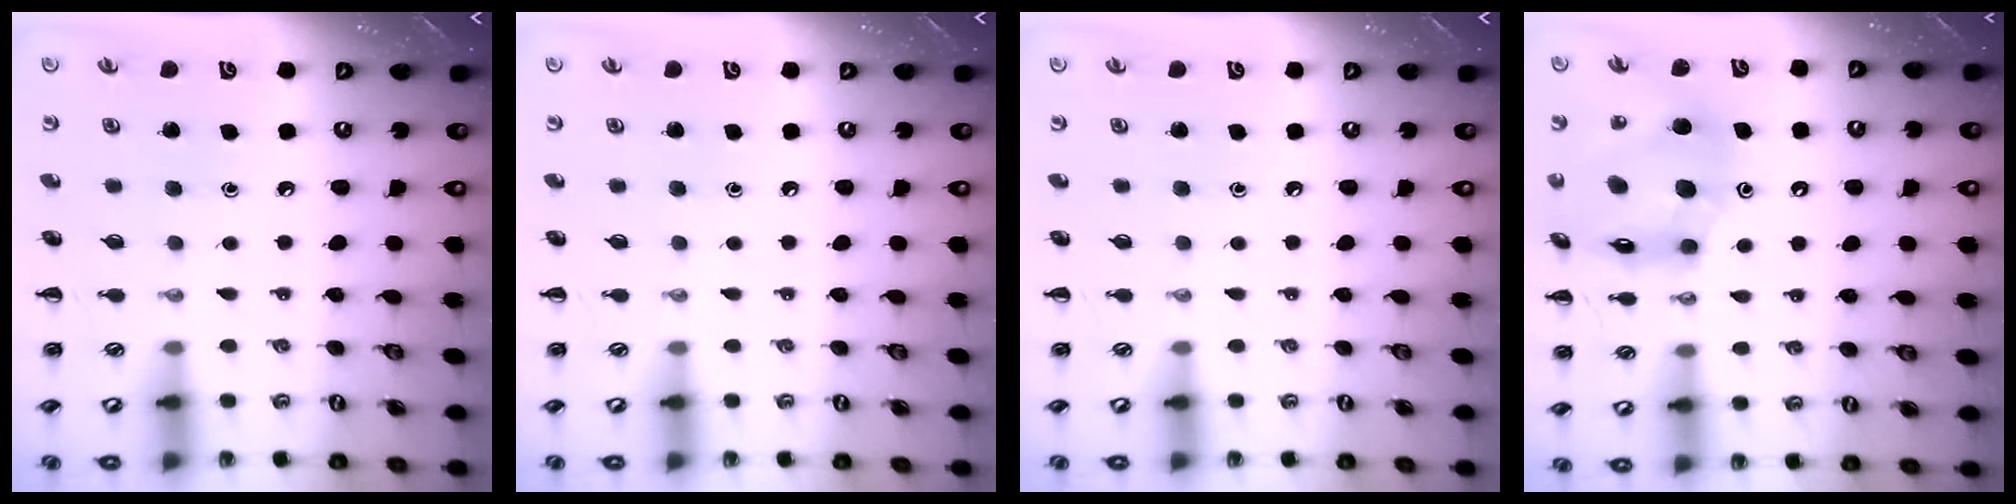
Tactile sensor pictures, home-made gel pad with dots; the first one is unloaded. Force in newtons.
{"total": 0.0}
{"total": 0.0}
{"total": 16.9, "press": 16.1, "slide": 5.0}